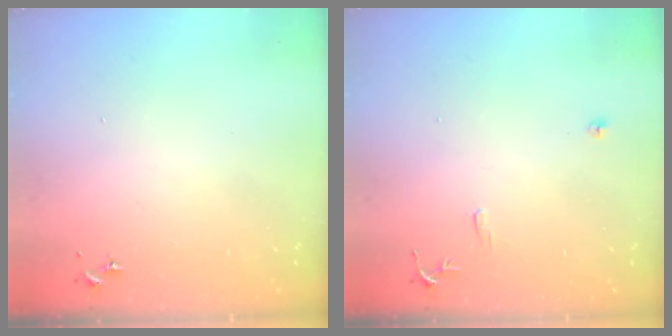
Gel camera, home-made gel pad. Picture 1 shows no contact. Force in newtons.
{"total": 7.1, "press": 7.1, "slide": 0.7}